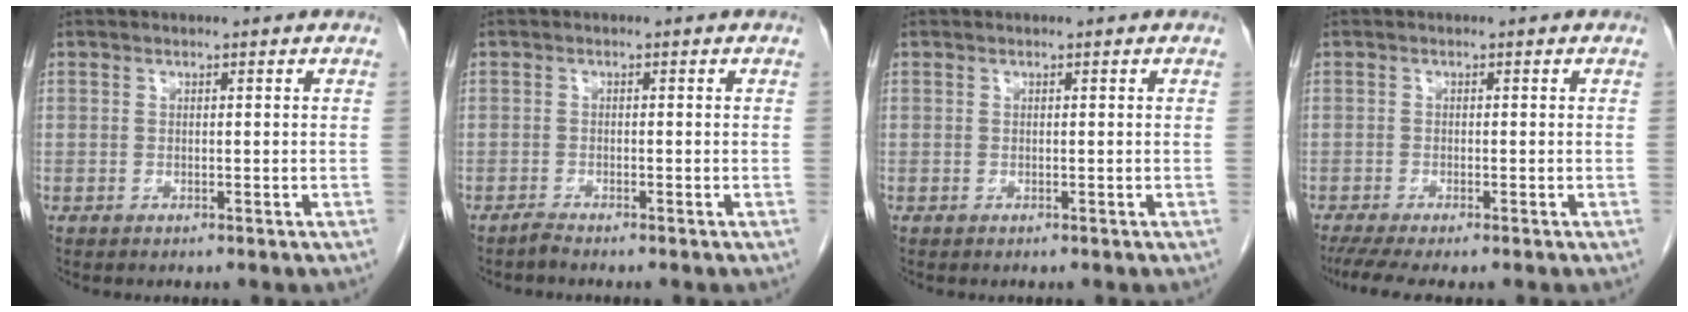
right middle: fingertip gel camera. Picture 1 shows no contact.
{"total": 0.9, "force": [-0.9, -0.2, 0.1], "torque": [-0.004, -0.002, -0.017]}
{"total": 0.0}
{"total": 5.2, "force": [-4.1, 0.4, 3.2], "torque": [-0.050, -0.013, -0.069]}